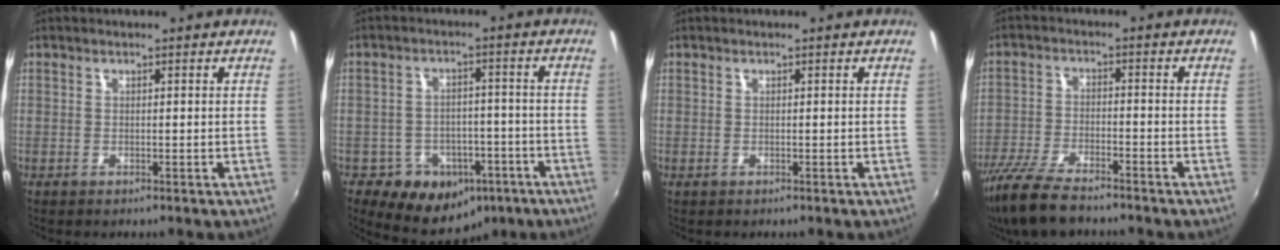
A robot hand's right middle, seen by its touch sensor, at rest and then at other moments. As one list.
[{"total": 20.3, "force": [-13.9, 10.9, 9.9], "torque": [-0.188, 0.012, -0.185]}, {"total": 0.0}, {"total": 12.6, "force": [-10.2, 3.4, 6.6], "torque": [-0.156, -0.030, -0.193]}]